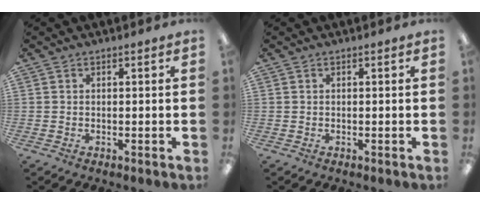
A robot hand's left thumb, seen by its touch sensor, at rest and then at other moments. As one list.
[{"total": 0.0}]